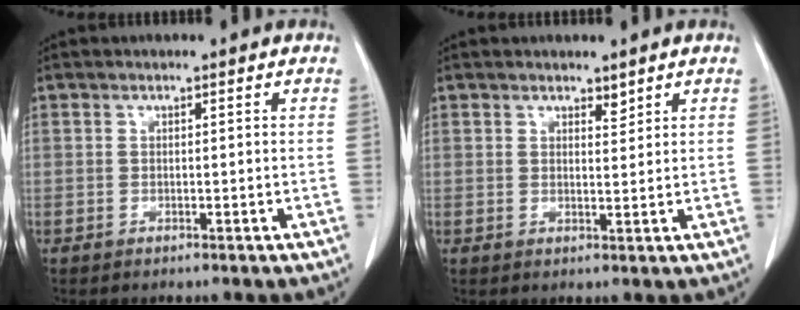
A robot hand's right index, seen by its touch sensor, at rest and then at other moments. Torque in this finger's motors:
{"motor_torque": [-0.14, 0.19, 0.03, 0.00]}